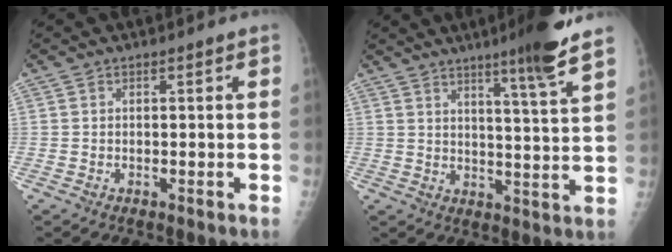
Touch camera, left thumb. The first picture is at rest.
{"total": 10.7, "force": [7.5, -0.3, 7.6], "torque": [-0.105, -0.045, 0.106]}